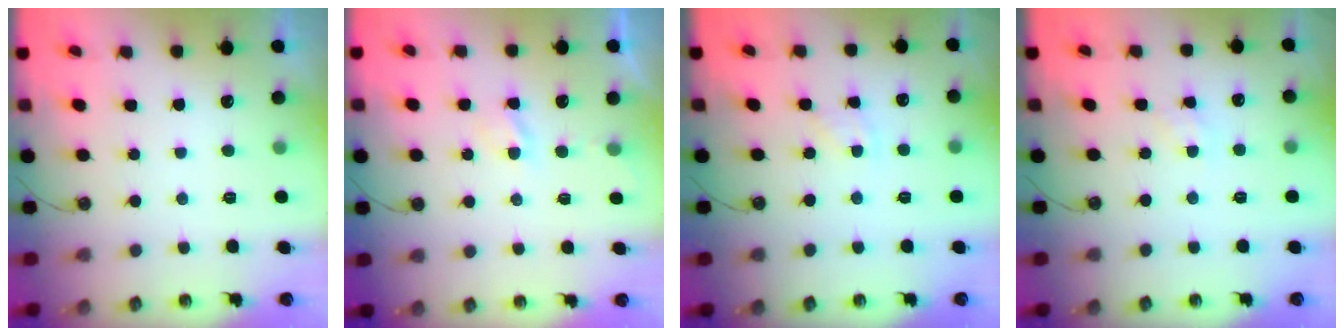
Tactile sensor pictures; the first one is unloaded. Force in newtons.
{"total": 2.8, "press": 2.7, "slide": 0.4}
{"total": 5.0, "press": 5.0, "slide": 0.7}
{"total": 1.8, "press": 1.8, "slide": 0.2}